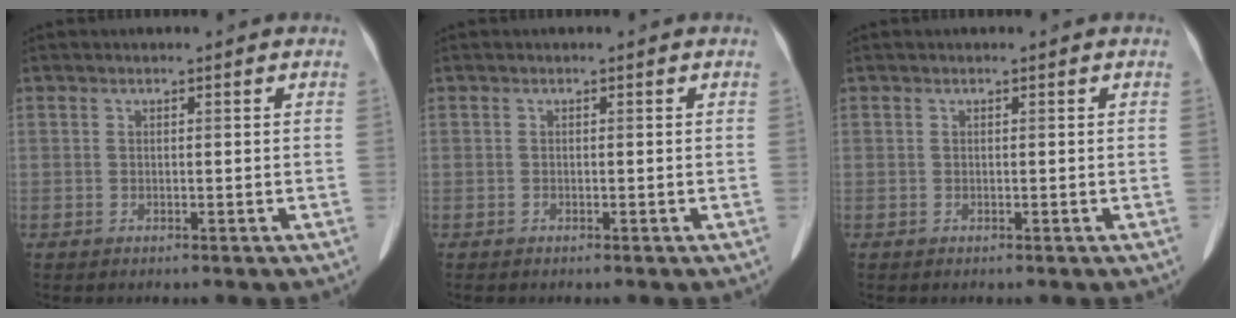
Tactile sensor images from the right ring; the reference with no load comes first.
{"total": 0.0}
{"total": 0.0}